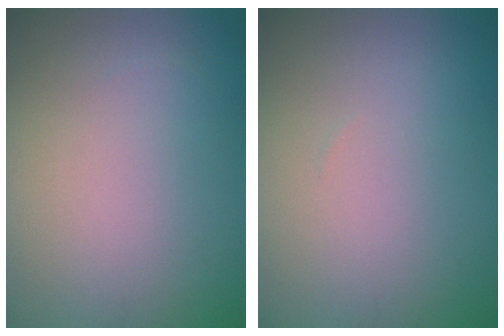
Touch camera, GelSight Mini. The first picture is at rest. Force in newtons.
{"total": 0.0}